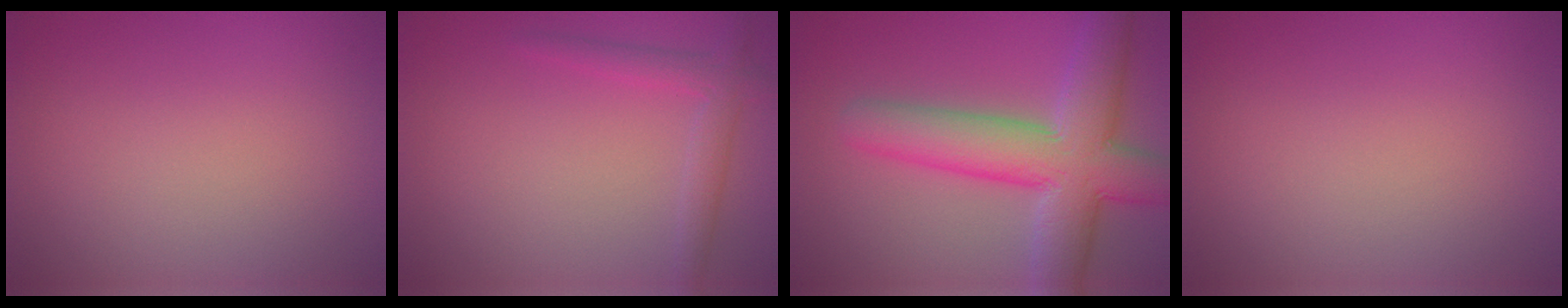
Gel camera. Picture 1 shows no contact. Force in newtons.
{"total": 2.3, "press": 2.3, "slide": 0.1}
{"total": 9.3, "press": 9.3, "slide": 0.5}
{"total": 0.0}